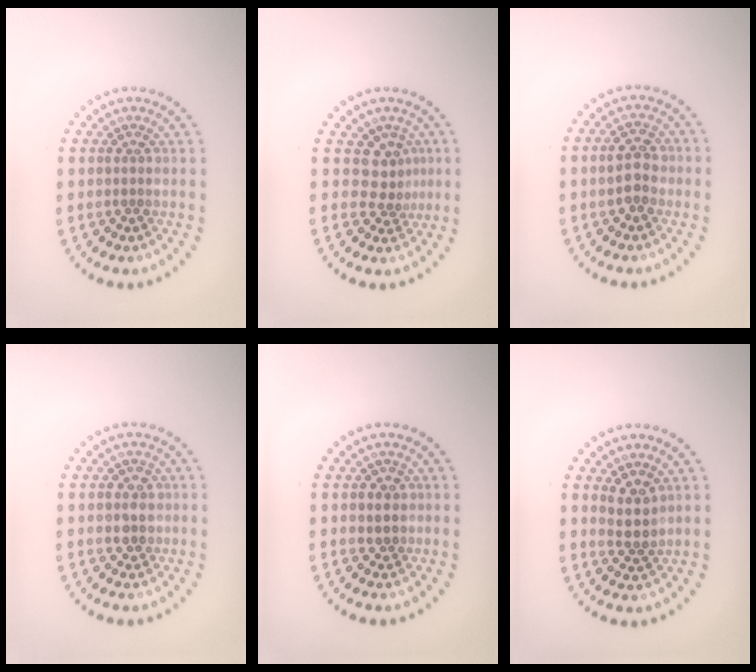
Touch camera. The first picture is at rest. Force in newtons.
{"total": 2.7, "press": 1.9, "slide": 1.8}
{"total": 2.8, "press": 2.8, "slide": 0.3}
{"total": 2.3, "press": 2.1, "slide": 0.8}
{"total": 1.5, "press": 1.3, "slide": 0.7}
{"total": 2.5, "press": 2.2, "slide": 1.2}